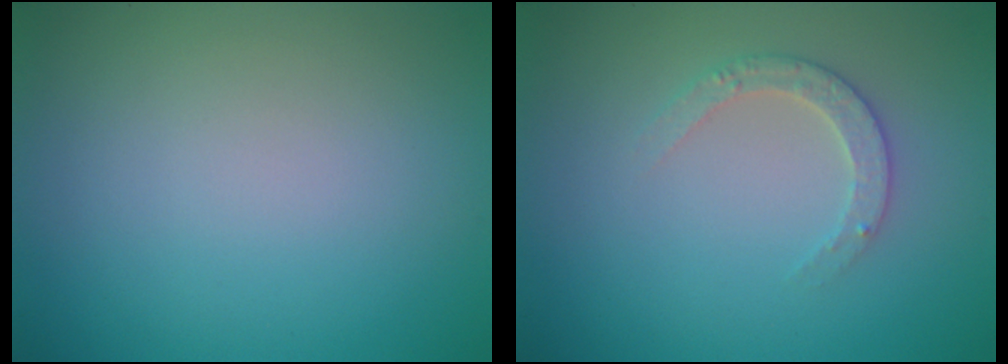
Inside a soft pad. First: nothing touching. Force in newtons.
{"total": 2.1, "press": 2.1, "slide": 0.3}